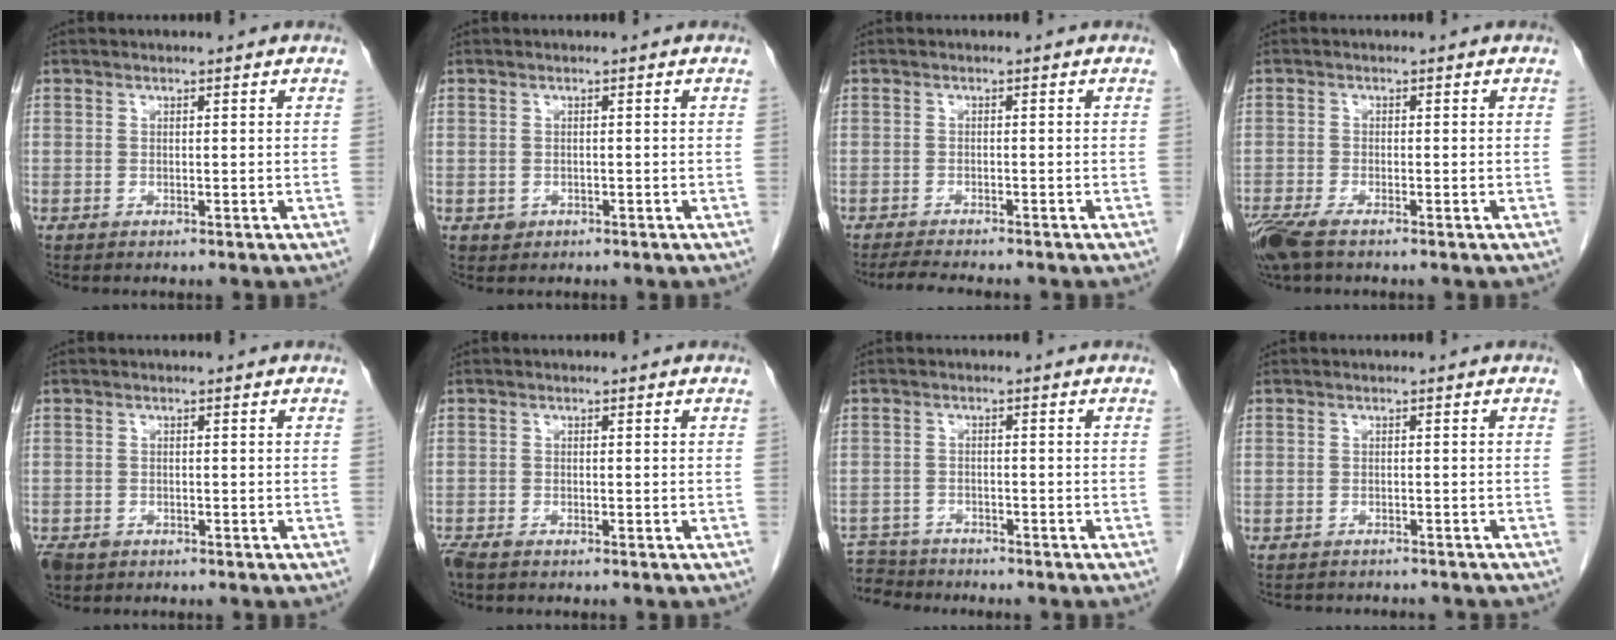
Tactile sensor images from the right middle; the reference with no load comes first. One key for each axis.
{"total": 1.1, "fx": -0.4, "fy": 1.0, "fz": 0.2, "tx": -0.002, "ty": 0.004, "tz": -0.001}
{"total": 5.4, "fx": -4.8, "fy": 0.6, "fz": 2.3, "tx": -0.037, "ty": -0.014, "tz": -0.073}
{"total": 5.3, "fx": -3.7, "fy": 1.4, "fz": 3.4, "tx": -0.071, "ty": -0.014, "tz": -0.070}
{"total": 3.4, "fx": -2.3, "fy": 2.2, "fz": 1.1, "tx": -0.022, "ty": -0.002, "tz": -0.038}
{"total": 2.0, "fx": -1.6, "fy": 0.6, "fz": 1.0, "tx": -0.024, "ty": -0.006, "tz": -0.030}
{"total": 6.1, "fx": -5.9, "fy": 1.6, "fz": -0.1, "tx": 0.000, "ty": -0.002, "tz": -0.105}
{"total": 6.4, "fx": -6.0, "fy": 1.7, "fz": 1.7, "tx": -0.020, "ty": -0.002, "tz": -0.073}